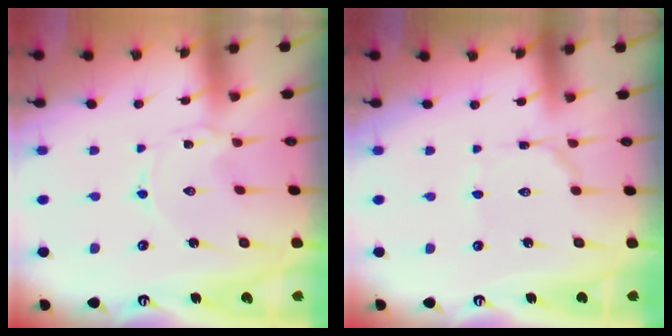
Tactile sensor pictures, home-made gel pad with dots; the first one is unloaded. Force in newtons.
{"total": 2.2, "press": 2.2, "slide": 0.2}